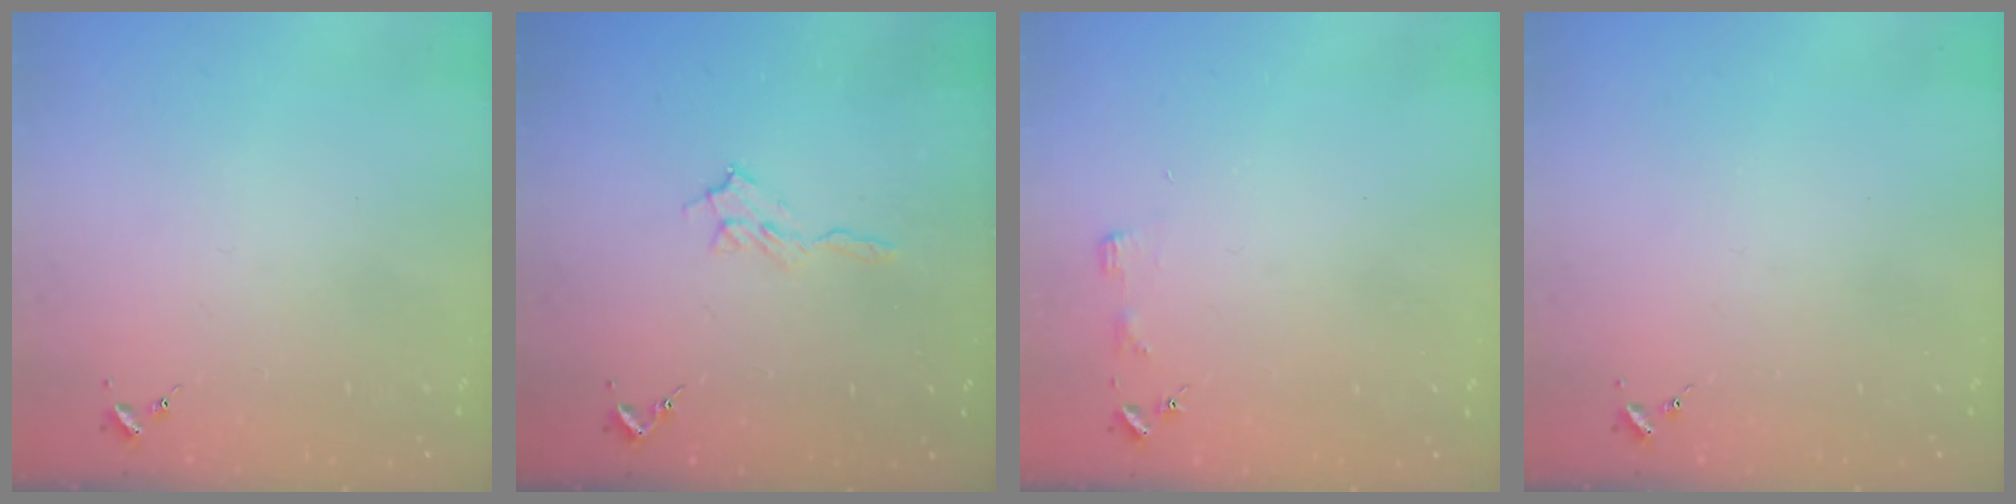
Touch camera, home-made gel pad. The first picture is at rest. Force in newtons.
{"total": 6.5, "press": 6.5, "slide": 0.8}
{"total": 3.4, "press": 3.3, "slide": 0.4}
{"total": 0.0}